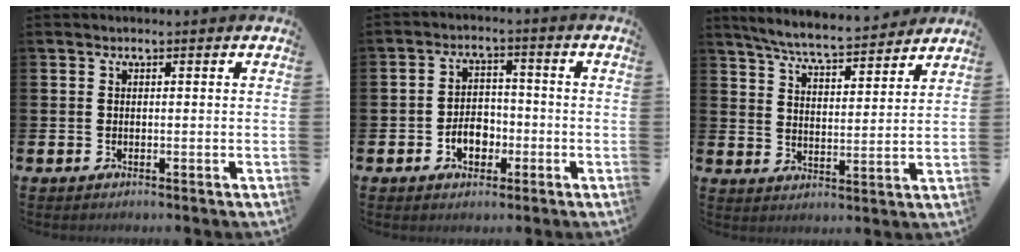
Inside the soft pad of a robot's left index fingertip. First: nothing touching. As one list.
[{"total": 4.2, "force": [-1.5, 3.0, 2.4], "torque": [-0.036, 0.001, -0.034]}, {"total": 6.5, "force": [6.3, 0.4, 1.9], "torque": [-0.065, -0.038, 0.109]}]